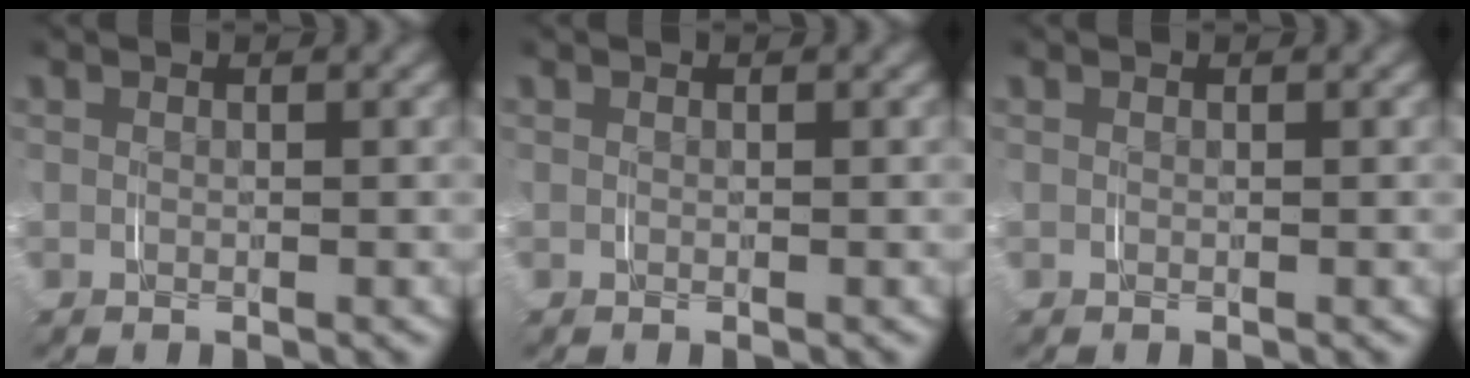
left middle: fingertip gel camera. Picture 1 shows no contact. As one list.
[{"total": 0.0}, {"total": 0.0}]